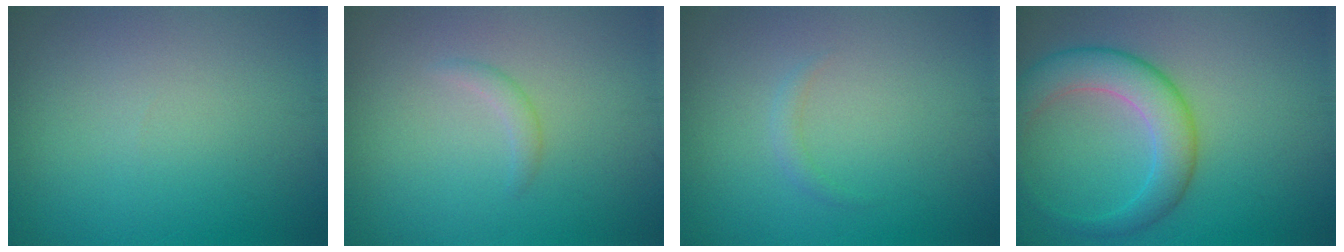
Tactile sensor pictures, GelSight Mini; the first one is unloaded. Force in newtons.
{"total": 1.0, "press": 1.0, "slide": 0.0}
{"total": 0.8, "press": 0.8, "slide": 0.0}
{"total": 5.1, "press": 5.1, "slide": 0.1}